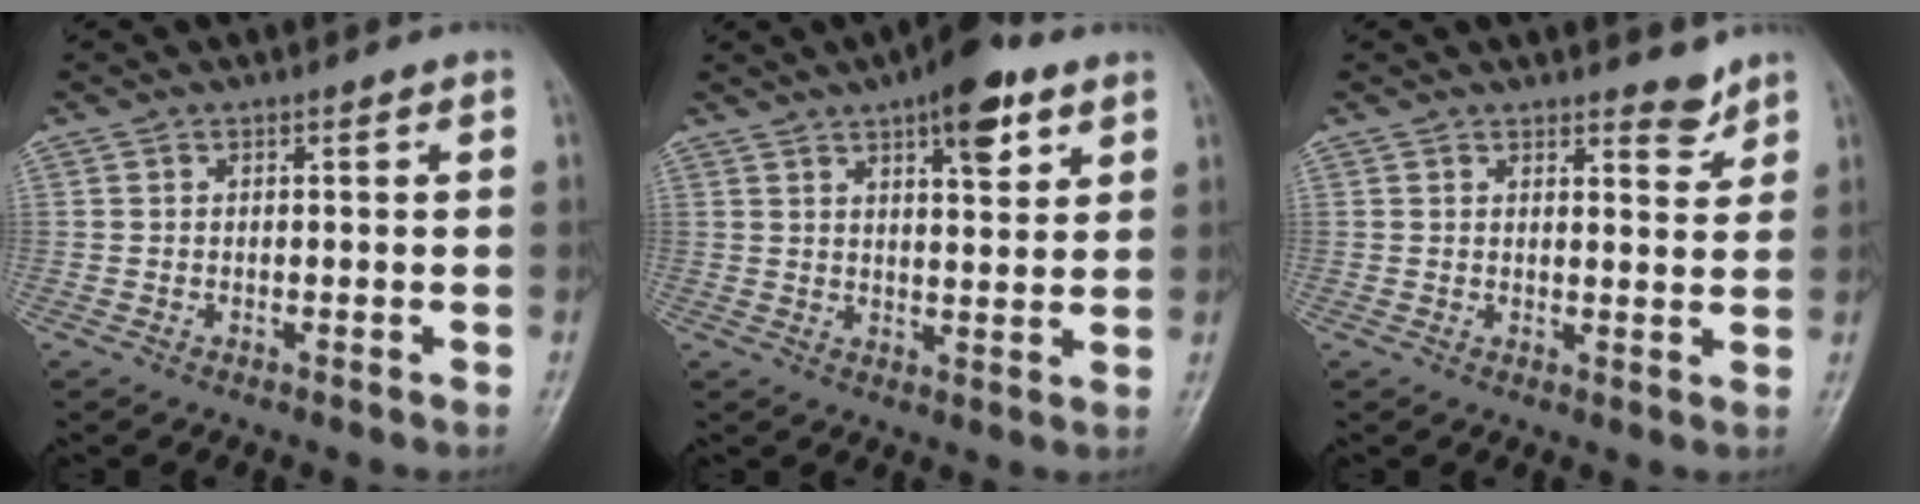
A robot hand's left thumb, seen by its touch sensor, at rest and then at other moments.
{"total": 9.6, "force": [5.4, 3.5, 7.1], "torque": [-0.083, -0.023, 0.075]}
{"total": 3.4, "force": [2.9, 1.2, 1.3], "torque": [-0.002, -0.024, 0.041]}